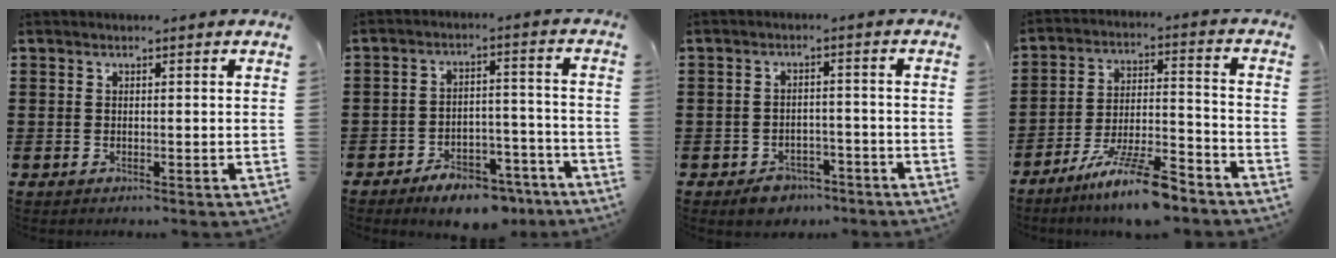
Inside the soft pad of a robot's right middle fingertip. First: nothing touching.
{"total": 7.2, "force": [-6.3, 2.0, 2.8], "torque": [-0.035, 0.021, -0.114]}
{"total": 3.3, "force": [-2.9, 1.4, 0.6], "torque": [-0.014, 0.007, -0.056]}
{"total": 11.0, "force": [-8.6, 1.3, 6.7], "torque": [-0.120, 0.015, -0.162]}